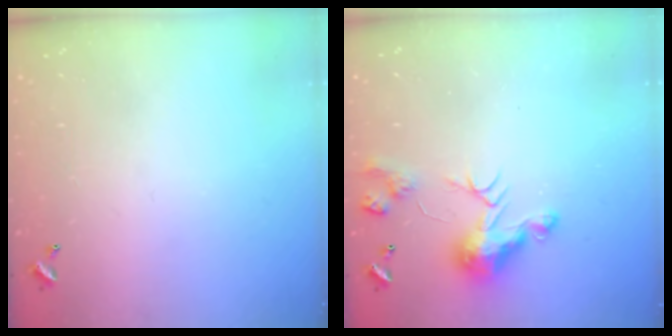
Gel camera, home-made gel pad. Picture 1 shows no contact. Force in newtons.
{"total": 11.0, "press": 11.0, "slide": 0.7}